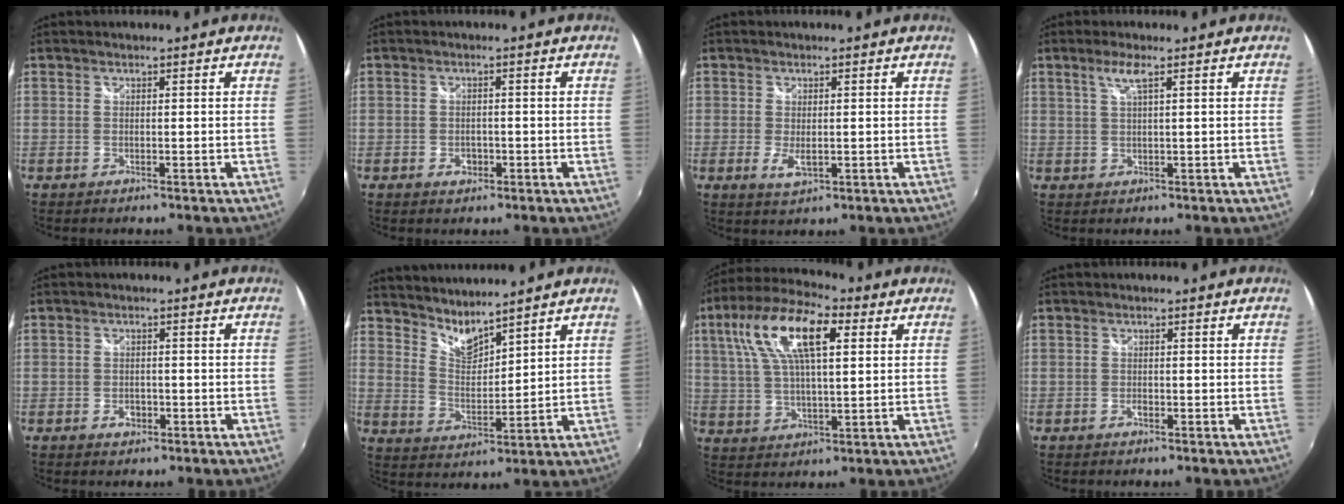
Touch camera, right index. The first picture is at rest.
{"total": 2.4, "force": [-1.0, 1.8, 1.1], "torque": [-0.019, 0.000, -0.014]}
{"total": 3.2, "force": [-0.6, 1.5, 2.7], "torque": [-0.052, -0.009, -0.006]}
{"total": 2.8, "force": [1.4, -0.1, 2.5], "torque": [-0.050, 0.001, 0.028]}
{"total": 2.3, "force": [-1.0, 1.7, 1.1], "torque": [-0.019, 0.000, -0.016]}
{"total": 6.7, "force": [6.2, 1.1, 2.4], "torque": [-0.037, -0.008, 0.117]}
{"total": 15.4, "force": [5.6, 5.7, 13.2], "torque": [-0.253, 0.029, 0.095]}
{"total": 1.0, "force": [-0.5, 0.6, 0.6], "torque": [-0.010, -0.001, -0.009]}